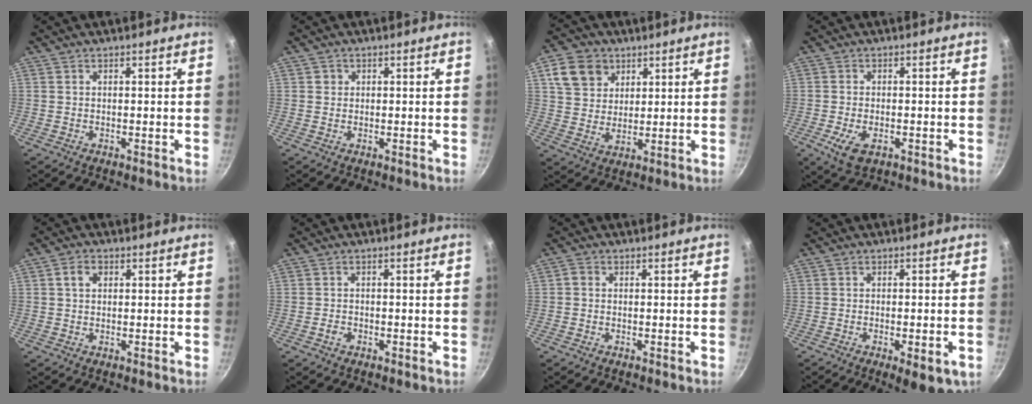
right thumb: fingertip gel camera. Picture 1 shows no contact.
{"total": 1.2, "force": [0.2, 1.2, 0.2], "torque": [0.004, 0.001, 0.001]}
{"total": 9.8, "force": [4.5, 7.6, 4.2], "torque": [-0.050, -0.006, 0.081]}
{"total": 5.4, "force": [-2.0, 2.9, 4.1], "torque": [-0.076, -0.003, -0.033]}
{"total": 2.9, "force": [0.7, 2.2, 1.7], "torque": [-0.023, 0.004, 0.009]}
{"total": 1.5, "force": [-0.8, 0.9, 0.8], "torque": [-0.019, 0.004, -0.017]}
{"total": 1.1, "force": [-0.2, 0.9, 0.6], "torque": [-0.012, 0.005, -0.006]}
{"total": 6.7, "force": [-2.6, 2.2, 5.8], "torque": [-0.070, 0.002, -0.031]}